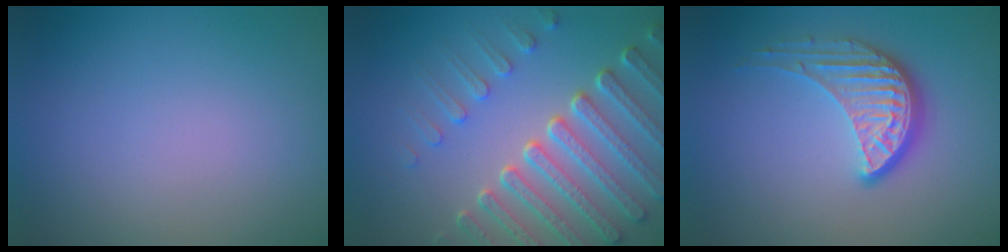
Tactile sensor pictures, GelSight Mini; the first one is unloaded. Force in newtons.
{"total": 7.4, "press": 5.5, "slide": 4.9}
{"total": 4.0, "press": 3.0, "slide": 2.6}